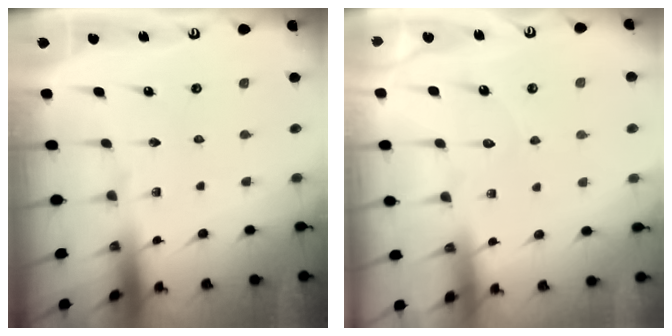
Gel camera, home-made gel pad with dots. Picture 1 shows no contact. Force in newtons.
{"total": 5.9, "press": 5.9, "slide": 0.4}